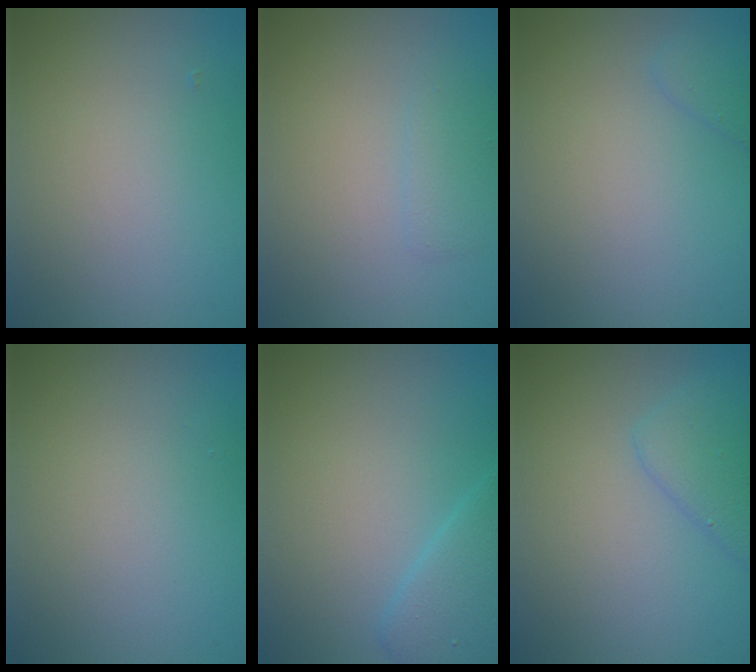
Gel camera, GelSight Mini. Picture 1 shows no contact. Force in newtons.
{"total": 1.4, "press": 1.4, "slide": 0.1}
{"total": 1.5, "press": 1.5, "slide": 0.1}
{"total": 0.0}
{"total": 2.9, "press": 2.9, "slide": 0.2}
{"total": 3.1, "press": 3.1, "slide": 0.1}